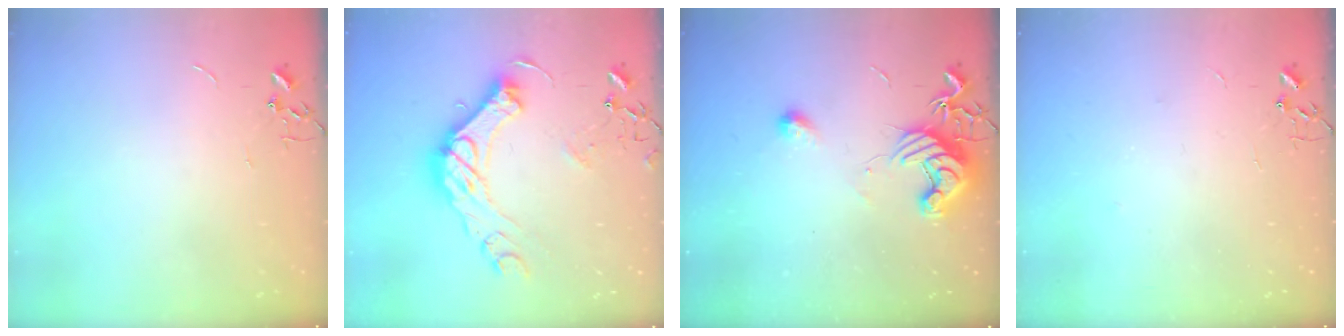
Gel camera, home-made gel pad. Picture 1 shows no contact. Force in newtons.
{"total": 18.8, "press": 18.7, "slide": 1.8}
{"total": 12.0, "press": 11.9, "slide": 0.8}
{"total": 2.5, "press": 2.1, "slide": 1.4}